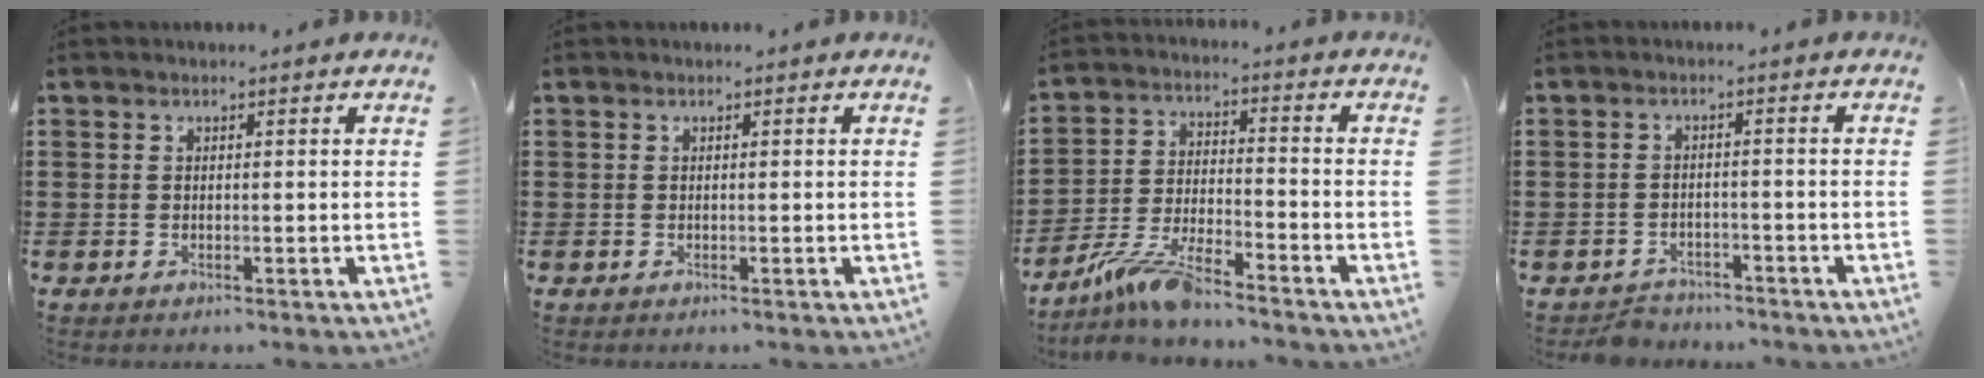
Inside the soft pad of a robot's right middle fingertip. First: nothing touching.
{"total": 0.0}
{"total": 8.2, "force": [-6.9, 0.9, 4.3], "torque": [-0.095, -0.005, -0.133]}
{"total": 2.4, "force": [-2.3, 0.5, -0.1], "torque": [-0.007, -0.002, -0.051]}